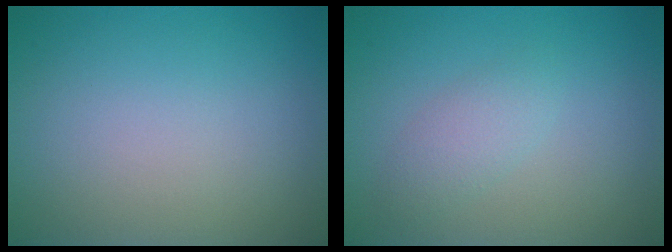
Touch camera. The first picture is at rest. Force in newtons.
{"total": 1.9, "press": 1.9, "slide": 0.1}